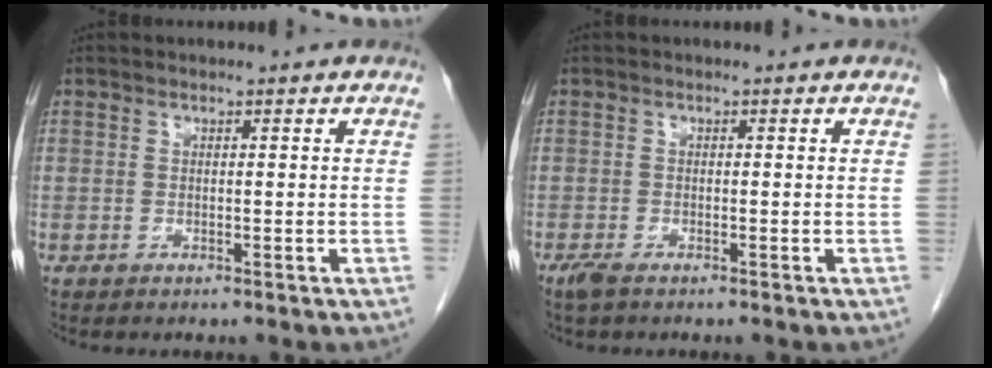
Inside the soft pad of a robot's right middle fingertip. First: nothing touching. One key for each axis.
{"total": 1.7, "fx": -1.2, "fy": 0.5, "fz": 1.1, "tx": -0.029, "ty": -0.006, "tz": -0.022}